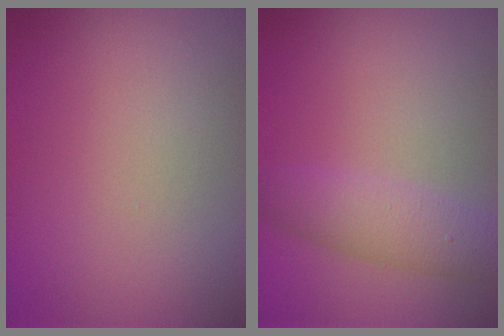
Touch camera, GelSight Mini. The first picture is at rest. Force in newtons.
{"total": 3.4, "press": 3.4, "slide": 0.1}